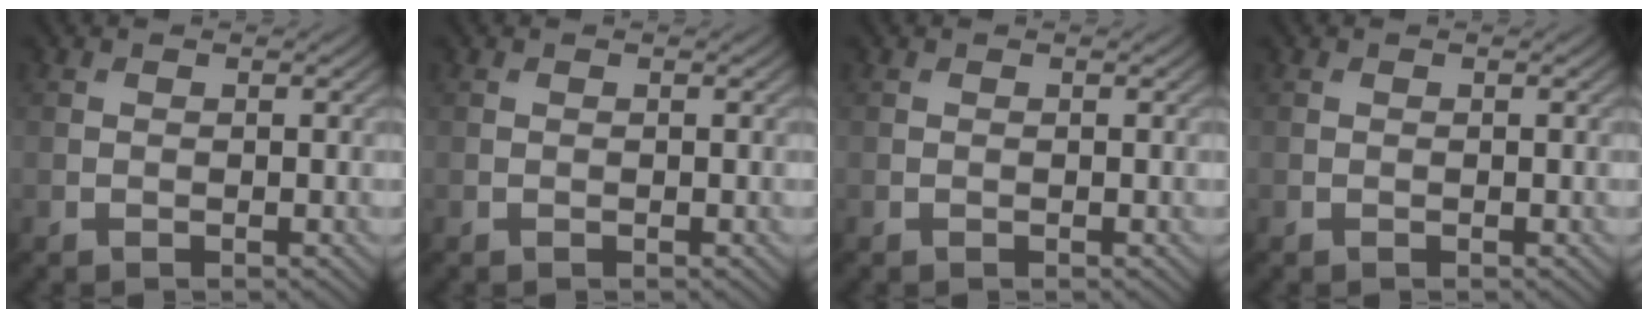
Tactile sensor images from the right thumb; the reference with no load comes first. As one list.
[{"total": 0.0}, {"total": 0.0}, {"total": 0.0}]